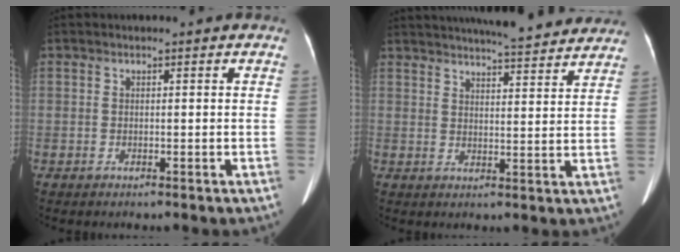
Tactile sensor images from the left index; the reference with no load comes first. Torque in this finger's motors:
{"motor_torque": [0.64, -0.90, 0.08, 0.10]}